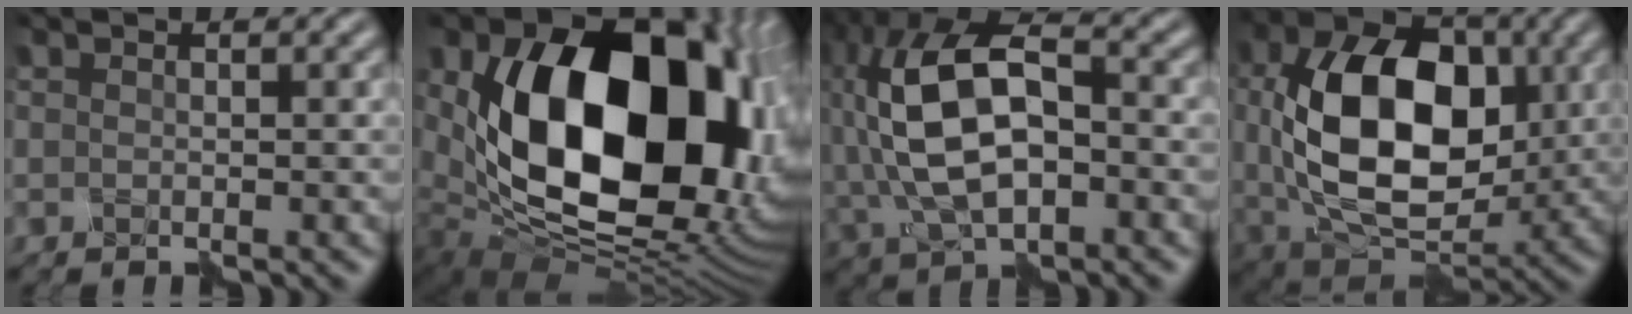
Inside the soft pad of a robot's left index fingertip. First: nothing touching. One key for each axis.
{"total": 19.5, "fx": 2.6, "fy": 13.5, "fz": 13.9, "tx": -0.249, "ty": -0.037, "tz": 0.072}
{"total": 13.2, "fx": -0.2, "fy": 7.7, "fz": 10.7, "tx": -0.229, "ty": 0.002, "tz": -0.002}
{"total": 12.8, "fx": 0.6, "fy": 8.4, "fz": 9.6, "tx": -0.169, "ty": -0.001, "tz": 0.013}